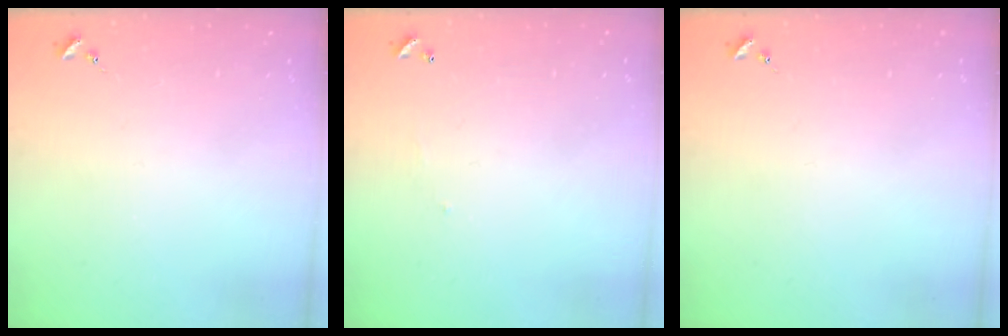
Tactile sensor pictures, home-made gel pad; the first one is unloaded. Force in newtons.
{"total": 3.8, "press": 3.8, "slide": 0.1}
{"total": 0.0}